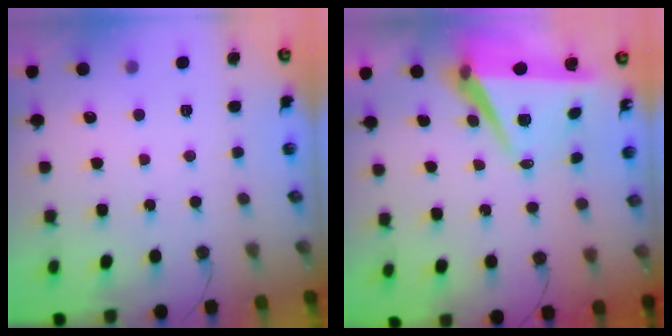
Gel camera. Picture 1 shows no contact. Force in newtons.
{"total": 7.5, "press": 6.2, "slide": 4.2}